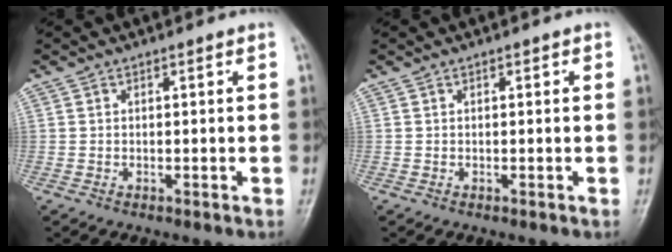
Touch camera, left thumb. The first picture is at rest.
{"total": 0.0}